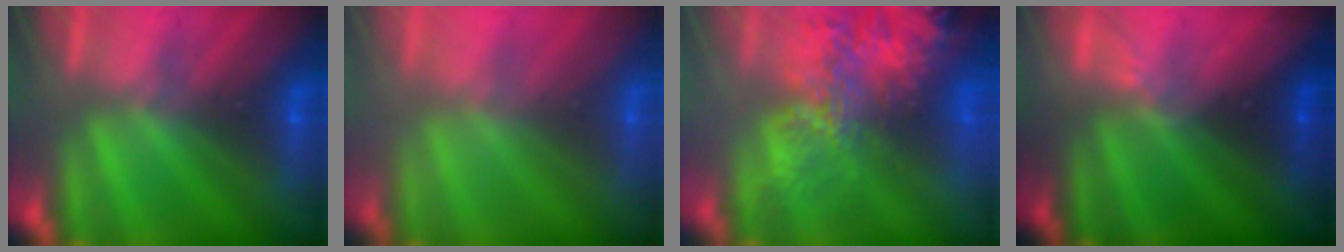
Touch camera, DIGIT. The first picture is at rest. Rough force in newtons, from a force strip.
{"total": 2.6}
{"total": 8.8}
{"total": 1.6}